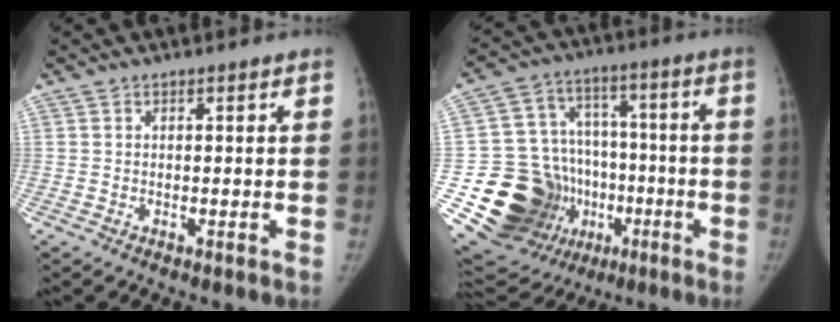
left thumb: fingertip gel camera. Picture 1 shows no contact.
{"total": 24.8, "force": [-8.5, 19.1, 13.5], "torque": [-0.215, 0.074, -0.120]}